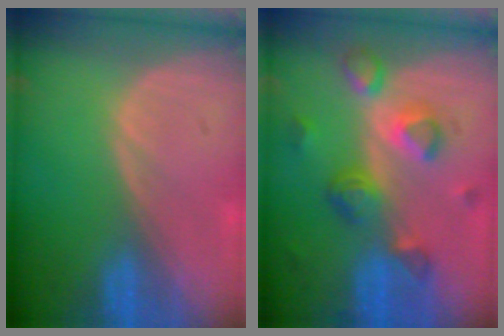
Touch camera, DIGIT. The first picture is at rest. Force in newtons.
{"total": 7.9, "press": 7.0, "slide": 3.6}